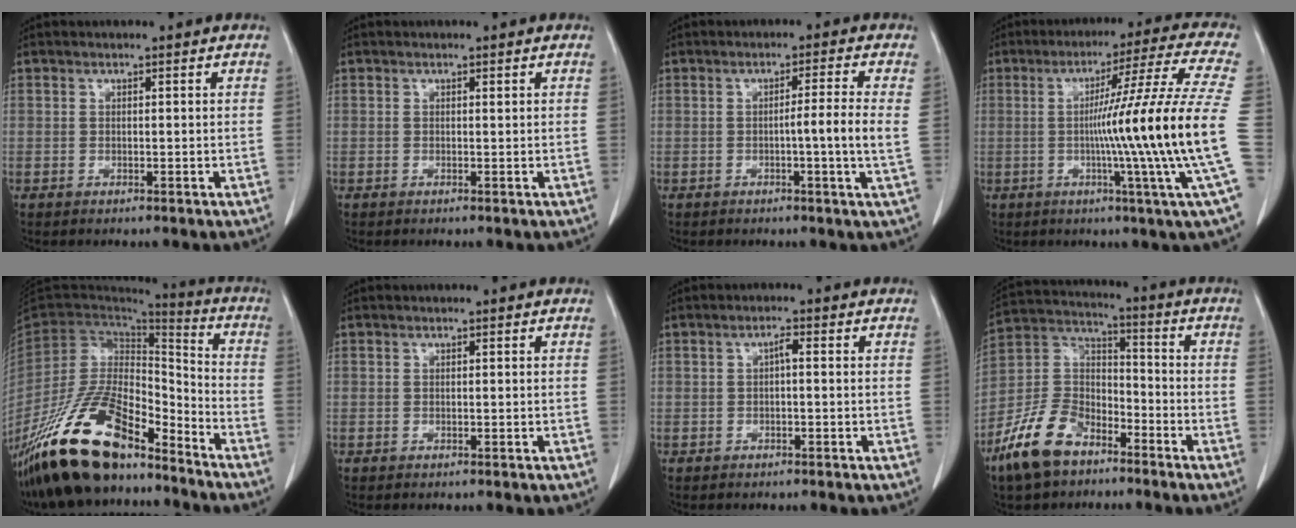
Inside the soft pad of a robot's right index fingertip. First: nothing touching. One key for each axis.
{"total": 0.0}
{"total": 4.9, "fx": -0.5, "fy": -1.3, "fz": 4.7, "tx": -0.070, "ty": -0.003, "tz": -0.009}
{"total": 18.5, "fx": -2.1, "fy": -3.8, "fz": 18.0, "tx": -0.255, "ty": -0.017, "tz": -0.045}
{"total": 21.8, "fx": -16.3, "fy": 7.1, "fz": 12.5, "tx": -0.259, "ty": -0.007, "tz": -0.301}
{"total": 0.0}
{"total": 1.4, "fx": 0.0, "fy": 0.3, "fz": 1.3, "tx": -0.023, "ty": 0.004, "tz": 0.000}
{"total": 12.6, "fx": -8.4, "fy": 6.5, "fz": 6.7, "tx": -0.150, "ty": 0.008, "tz": -0.168}